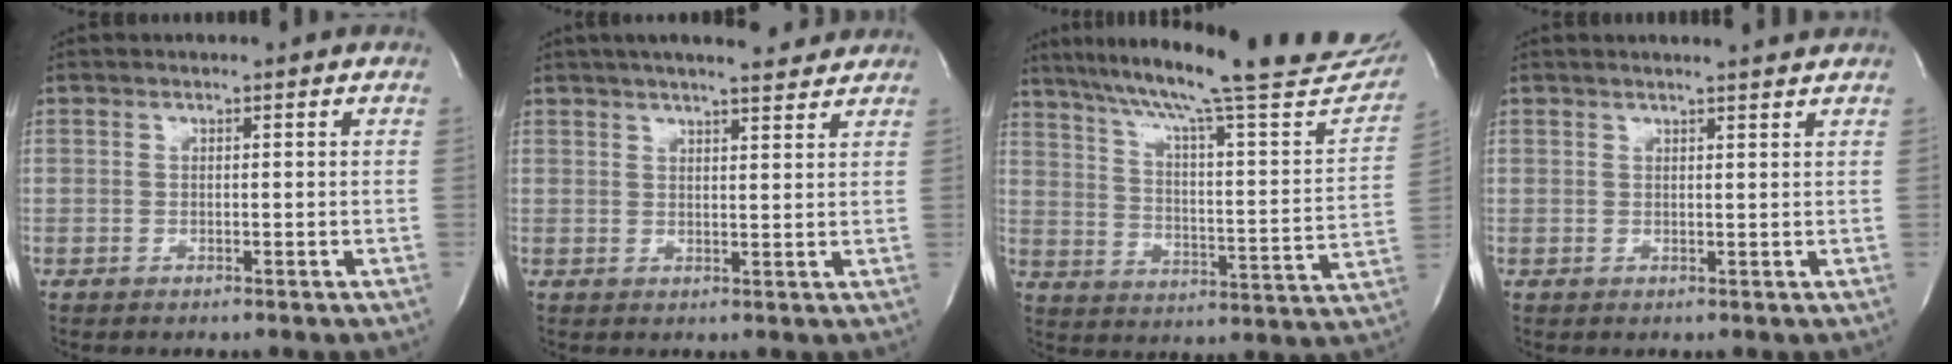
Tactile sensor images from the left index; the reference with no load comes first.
{"total": 9.9, "force": [8.6, 1.7, 4.7], "torque": [-0.071, 0.013, 0.110]}
{"total": 30.0, "force": [25.6, 2.7, 15.4], "torque": [-0.249, -0.053, 0.336]}
{"total": 3.6, "force": [3.3, -0.6, 1.2], "torque": [-0.021, 0.001, 0.036]}